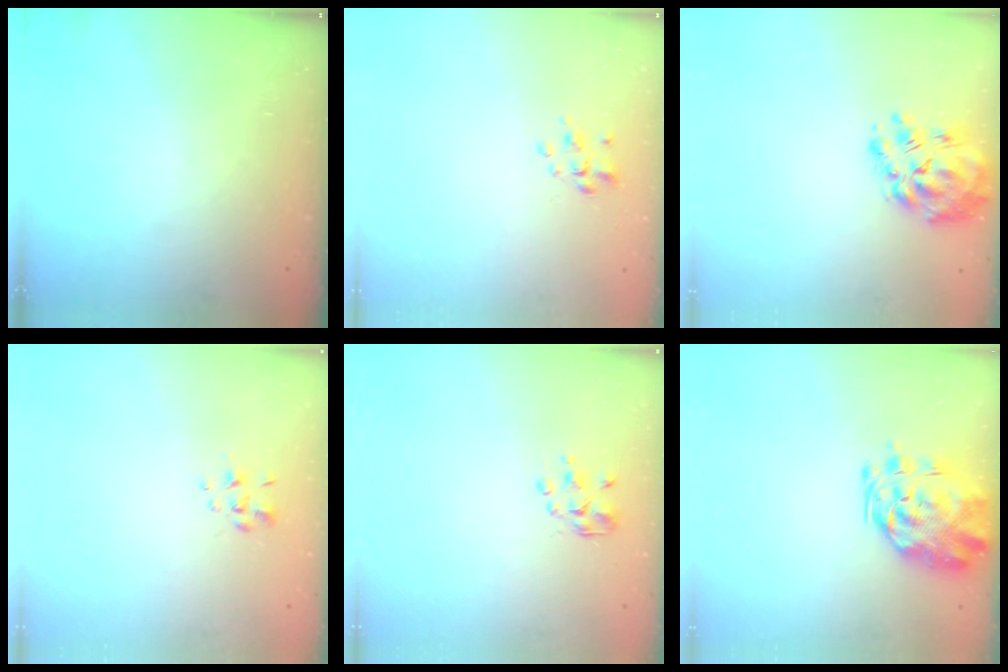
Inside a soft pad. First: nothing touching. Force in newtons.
{"total": 1.5, "press": 1.5, "slide": 0.5}
{"total": 10.8, "press": 10.2, "slide": 3.7}
{"total": 1.6, "press": 1.4, "slide": 0.7}
{"total": 2.3, "press": 2.1, "slide": 0.8}
{"total": 4.9, "press": 4.5, "slide": 1.9}